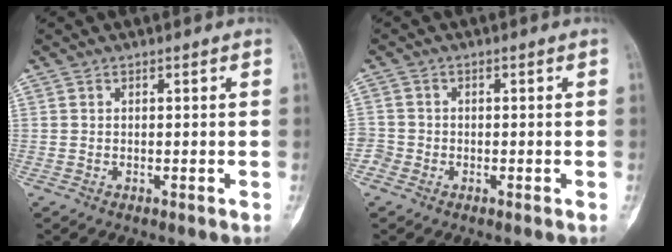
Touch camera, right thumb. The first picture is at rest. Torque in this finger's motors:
{"motor_torque": [0.28, 0.00, 0.01, -0.17, 0.12]}